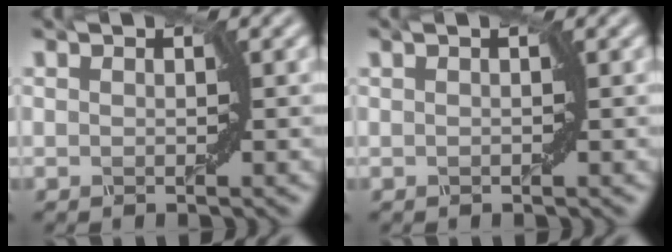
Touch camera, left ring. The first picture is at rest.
{"total": 0.5, "force": [0.0, -0.4, -0.2], "torque": [0.001, 0.003, 0.004]}